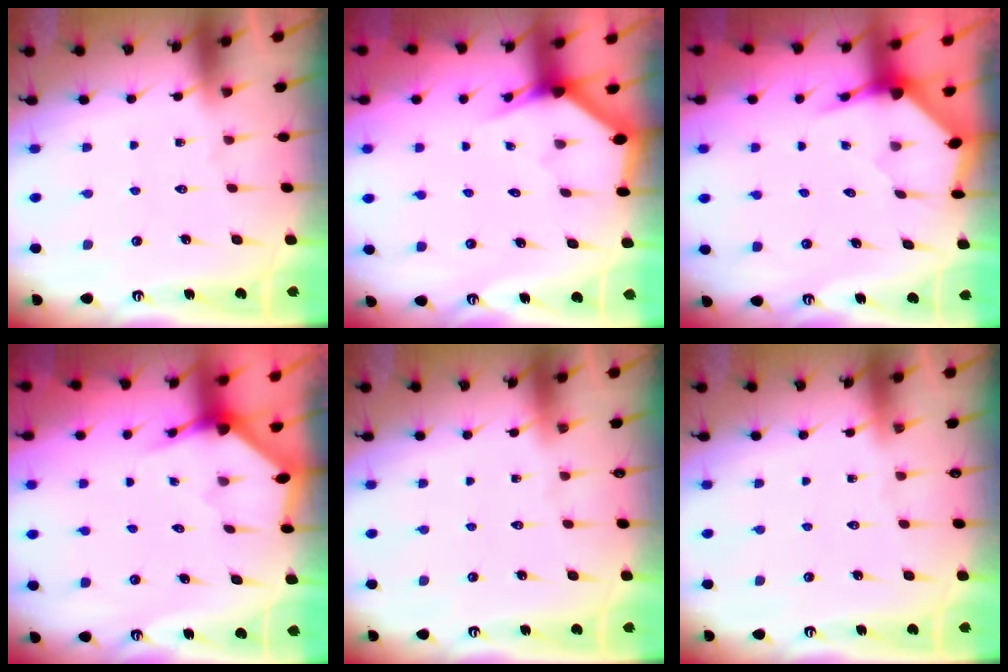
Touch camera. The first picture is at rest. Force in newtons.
{"total": 3.1, "press": 3.1, "slide": 0.1}
{"total": 3.5, "press": 3.5, "slide": 0.4}
{"total": 3.2, "press": 3.2, "slide": 0.3}
{"total": 0.0}
{"total": 0.0}